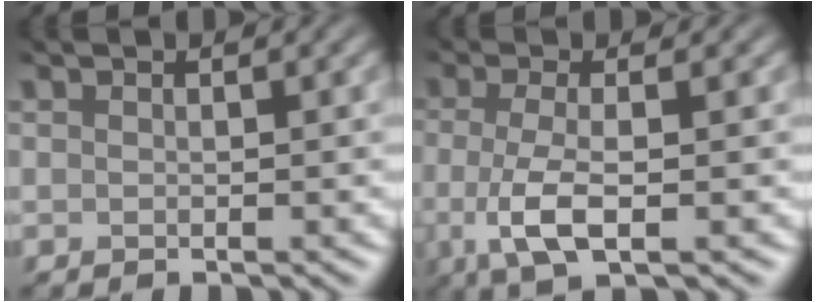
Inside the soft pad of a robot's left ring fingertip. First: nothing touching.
{"total": 4.4, "force": [-1.9, 1.1, 3.8], "torque": [-0.080, -0.008, -0.027]}